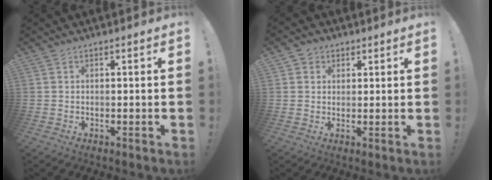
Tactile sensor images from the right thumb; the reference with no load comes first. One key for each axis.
{"total": 2.9, "fx": 1.0, "fy": 2.6, "fz": 0.6, "tx": -0.004, "ty": -0.003, "tz": 0.018}